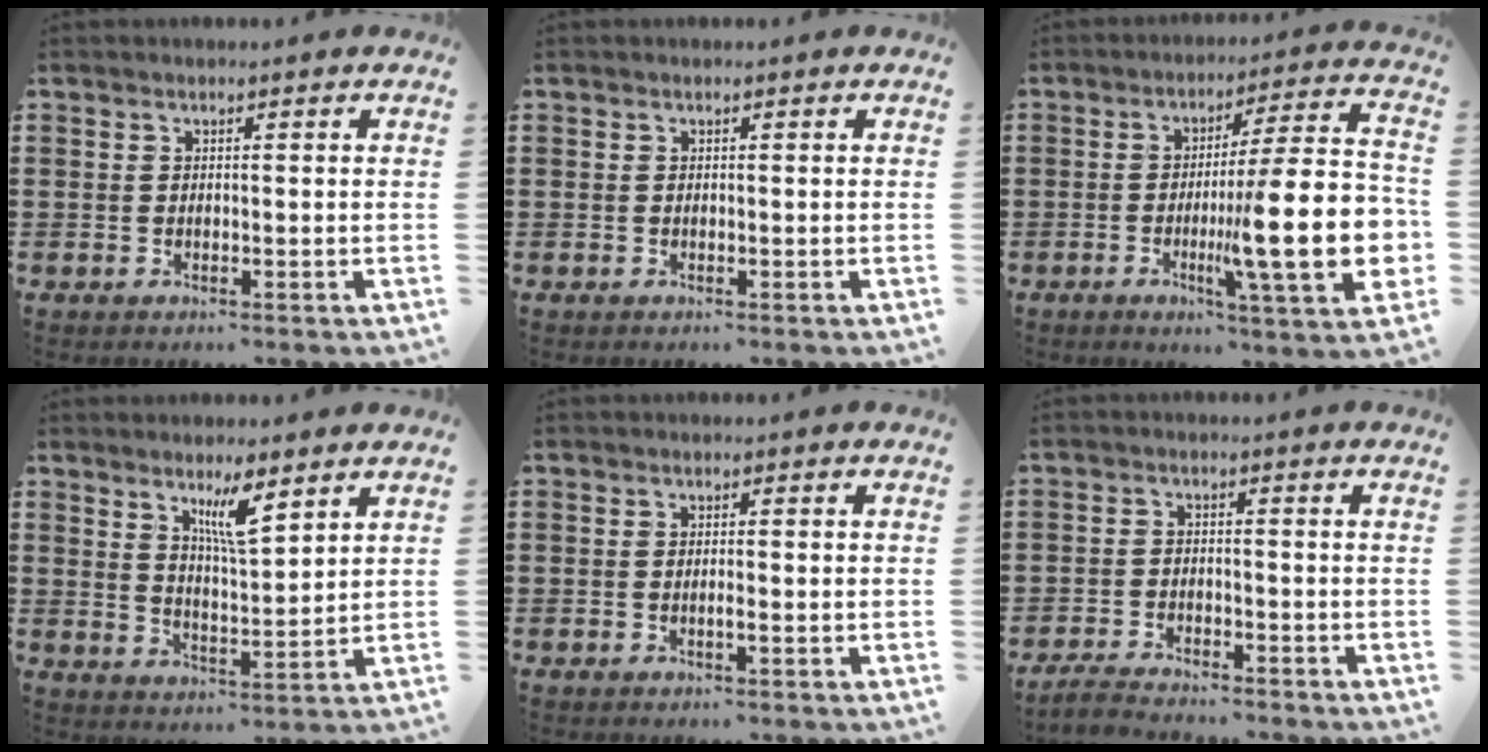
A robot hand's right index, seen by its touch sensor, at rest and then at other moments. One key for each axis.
{"total": 0.0}
{"total": 18.9, "fx": -3.7, "fy": 3.4, "fz": 18.2, "tx": -0.280, "ty": -0.017, "tz": -0.056}
{"total": 6.4, "fx": 4.1, "fy": 1.2, "fz": 4.7, "tx": -0.087, "ty": -0.009, "tz": 0.067}
{"total": 1.2, "fx": -0.3, "fy": 0.0, "fz": 1.2, "tx": -0.019, "ty": -0.003, "tz": -0.007}
{"total": 2.7, "fx": -2.7, "fy": 0.2, "fz": 0.3, "tx": -0.009, "ty": 0.004, "tz": -0.058}